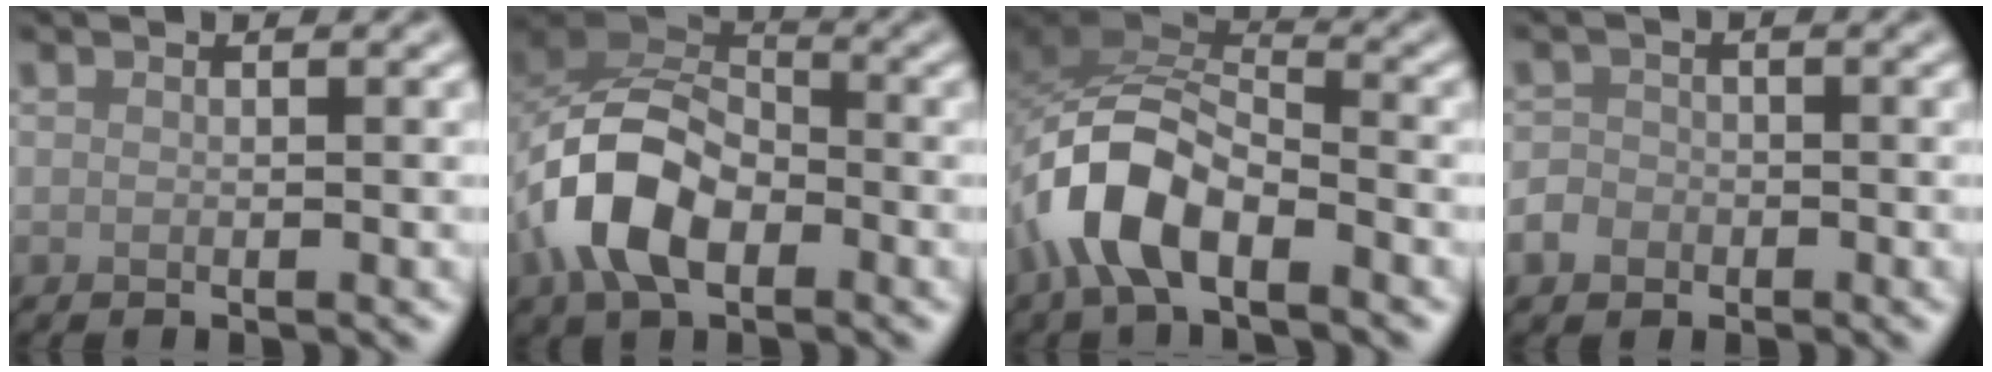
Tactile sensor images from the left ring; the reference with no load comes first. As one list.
[{"total": 8.5, "force": [-3.0, 5.2, 6.0], "torque": [-0.121, 0.011, -0.068]}, {"total": 7.9, "force": [-3.8, 3.8, 5.8], "torque": [-0.115, 0.007, -0.083]}, {"total": 2.3, "force": [-1.1, 1.9, 0.6], "torque": [-0.003, 0.000, -0.022]}]